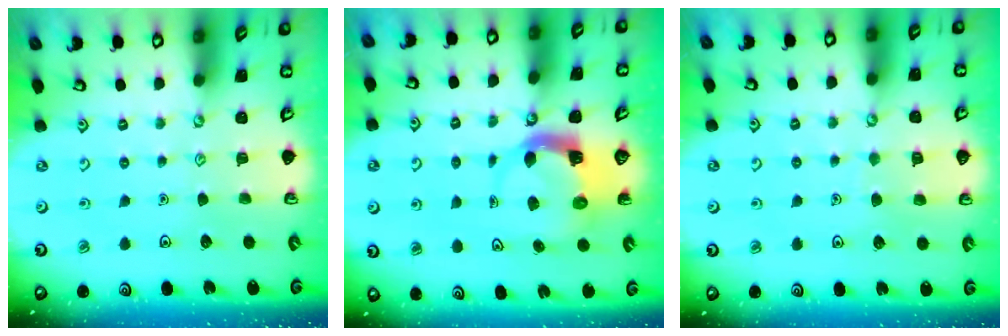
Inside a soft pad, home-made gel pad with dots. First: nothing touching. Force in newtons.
{"total": 4.1, "press": 4.0, "slide": 0.8}
{"total": 4.4, "press": 4.4, "slide": 0.4}